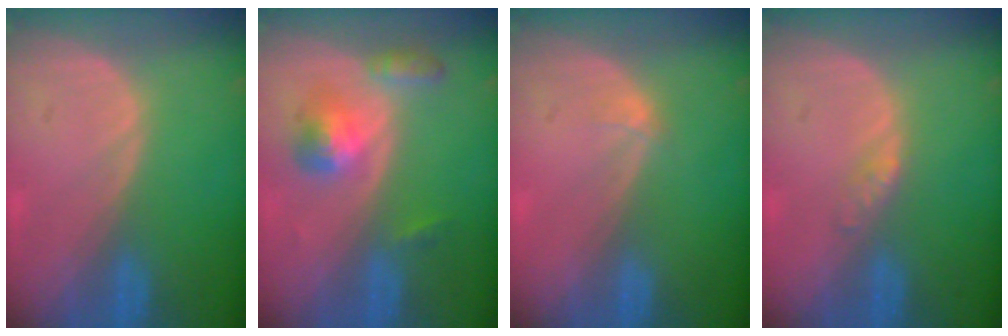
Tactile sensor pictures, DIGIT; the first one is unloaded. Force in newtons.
{"total": 5.4, "press": 5.0, "slide": 2.2}
{"total": 0.7, "press": 0.7, "slide": 0.1}
{"total": 1.4, "press": 1.4, "slide": 0.1}